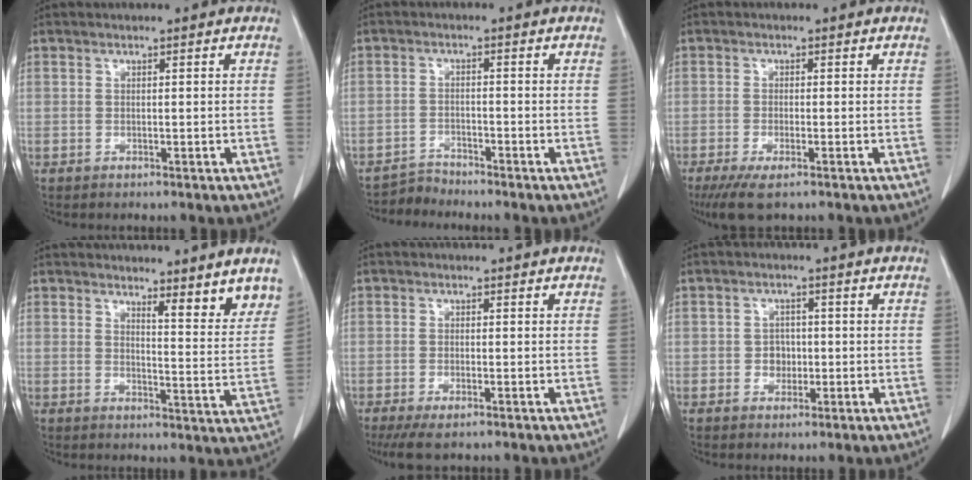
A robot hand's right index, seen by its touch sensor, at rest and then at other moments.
{"total": 2.6, "force": [-2.4, -0.1, -0.9], "torque": [0.025, -0.013, -0.045]}
{"total": 4.9, "force": [-3.2, 0.9, 3.7], "torque": [-0.068, -0.013, -0.054]}
{"total": 6.5, "force": [5.6, 0.8, 3.4], "torque": [-0.035, -0.026, 0.063]}
{"total": 4.4, "force": [-3.0, 0.9, 3.2], "torque": [-0.055, -0.012, -0.049]}
{"total": 2.6, "force": [-0.5, 2.3, 1.1], "torque": [-0.009, 0.007, -0.005]}